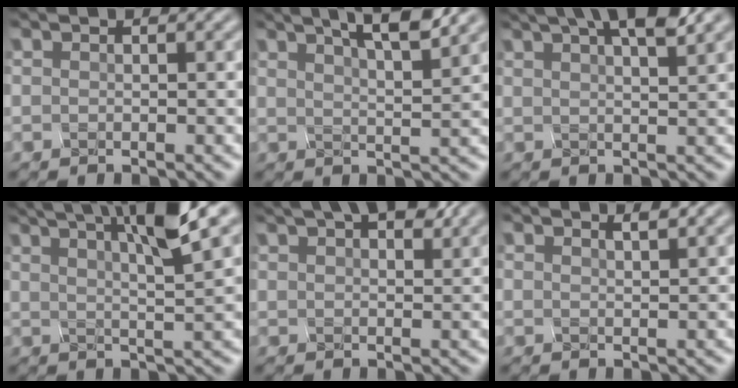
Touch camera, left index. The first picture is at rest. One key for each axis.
{"total": 5.7, "fx": 4.1, "fy": 0.8, "fz": 3.8, "tx": -0.036, "ty": 0.019, "tz": 0.055}
{"total": 5.8, "fx": 3.8, "fy": 1.1, "fz": 4.2, "tx": -0.035, "ty": 0.026, "tz": 0.047}
{"total": 7.5, "fx": 4.3, "fy": 0.6, "fz": 6.2, "tx": -0.084, "ty": 0.023, "tz": 0.084}
{"total": 5.3, "fx": 4.0, "fy": 1.5, "fz": 3.2, "tx": -0.024, "ty": 0.025, "tz": 0.048}
{"total": 0.8, "fx": 0.8, "fy": -0.1, "fz": 0.0, "tx": 0.006, "ty": 0.003, "tz": 0.009}